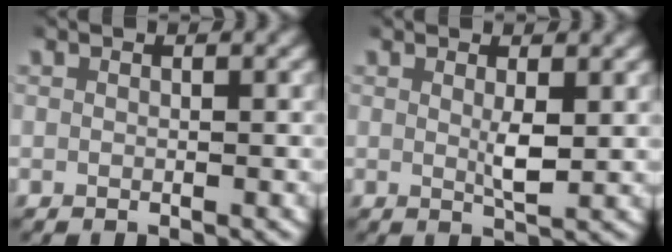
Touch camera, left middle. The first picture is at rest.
{"total": 1.9, "force": [0.6, 0.3, 1.8], "torque": [-0.033, -0.011, 0.014]}